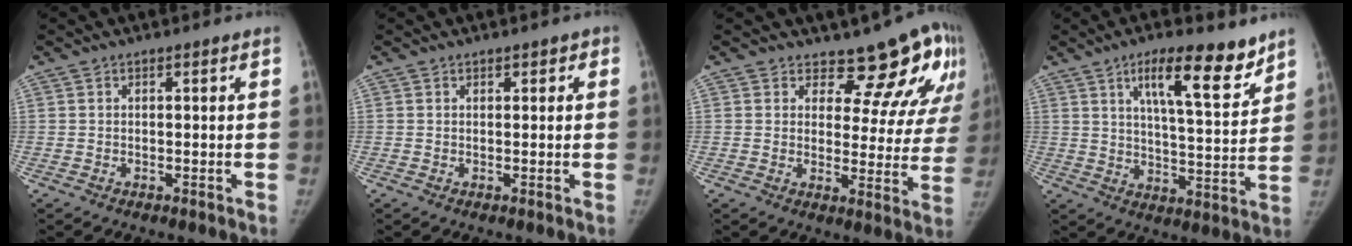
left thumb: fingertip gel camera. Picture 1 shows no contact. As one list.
[{"total": 1.2, "force": [0.6, 0.9, 0.5], "torque": [0.008, -0.001, 0.004]}, {"total": 14.2, "force": [11.6, 6.4, 5.3], "torque": [-0.005, -0.083, 0.118]}, {"total": 13.9, "force": [8.7, 3.9, 10.2], "torque": [-0.128, -0.050, 0.137]}]